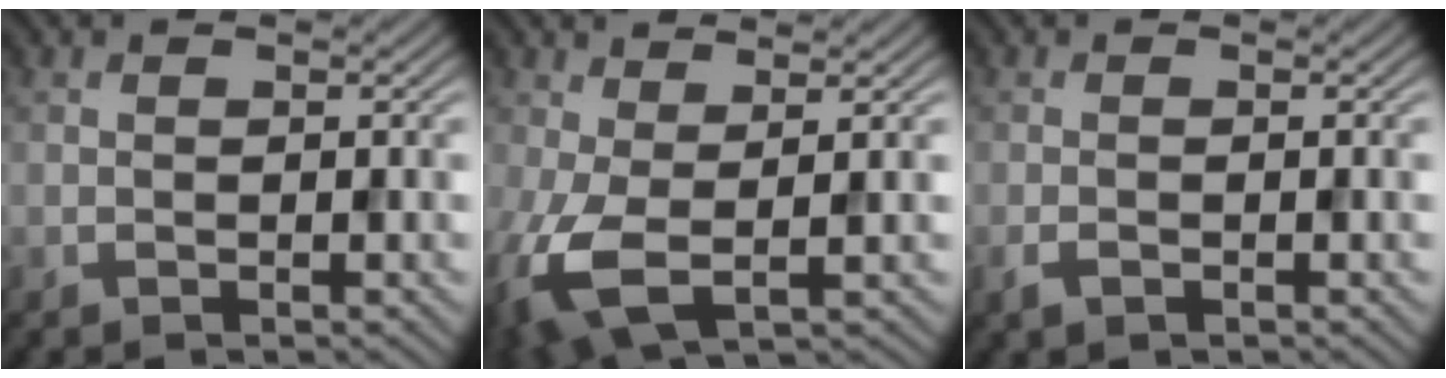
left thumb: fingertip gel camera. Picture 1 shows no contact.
{"total": 6.3, "force": [-0.2, 2.7, 5.7], "torque": [-0.142, -0.004, -0.009]}
{"total": 1.3, "force": [-0.7, 0.5, 0.9], "torque": [-0.021, -0.004, -0.014]}